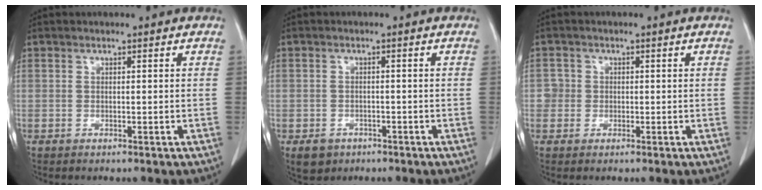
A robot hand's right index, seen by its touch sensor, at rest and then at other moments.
{"total": 3.3, "force": [-1.9, 2.6, 0.7], "torque": [-0.012, 0.005, -0.022]}
{"total": 1.9, "force": [-0.2, 1.8, -0.1], "torque": [0.014, 0.008, -0.008]}